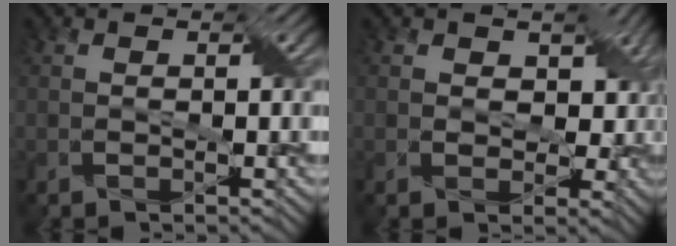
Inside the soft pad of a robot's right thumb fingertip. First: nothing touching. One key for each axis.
{"total": 6.8, "fx": 0.9, "fy": 5.1, "fz": 4.4, "tx": -0.058, "ty": 0.001, "tz": 0.008}